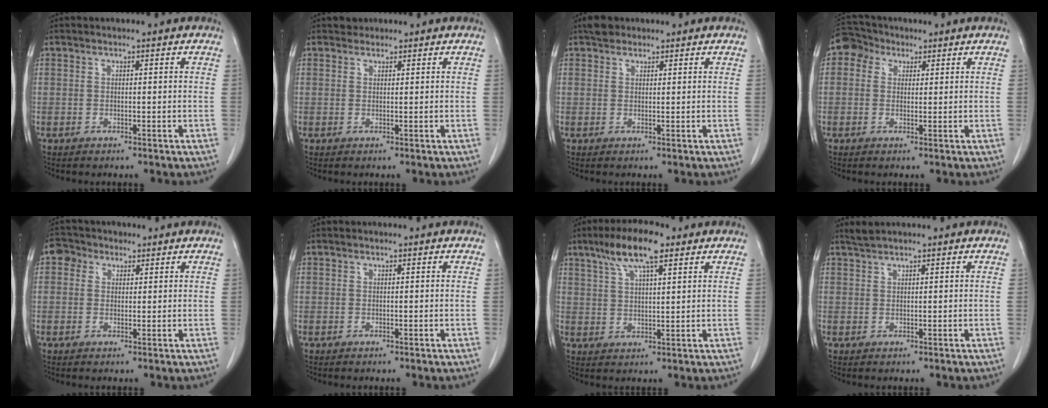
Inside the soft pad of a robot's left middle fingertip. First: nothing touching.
{"total": 1.0, "force": [0.8, 0.5, -0.2], "torque": [0.000, 0.003, 0.012]}
{"total": 2.1, "force": [1.7, 1.2, 0.5], "torque": [-0.011, 0.012, 0.026]}
{"total": 4.0, "force": [1.8, 3.3, 1.4], "torque": [-0.025, 0.018, 0.031]}
{"total": 3.3, "force": [1.5, 2.7, 1.2], "torque": [-0.025, 0.016, 0.027]}
{"total": 0.0}
{"total": 8.3, "force": [5.3, 1.6, 6.2], "torque": [-0.120, 0.015, 0.093]}
{"total": 1.3, "force": [1.2, -0.2, 0.4], "torque": [-0.011, 0.007, 0.031]}